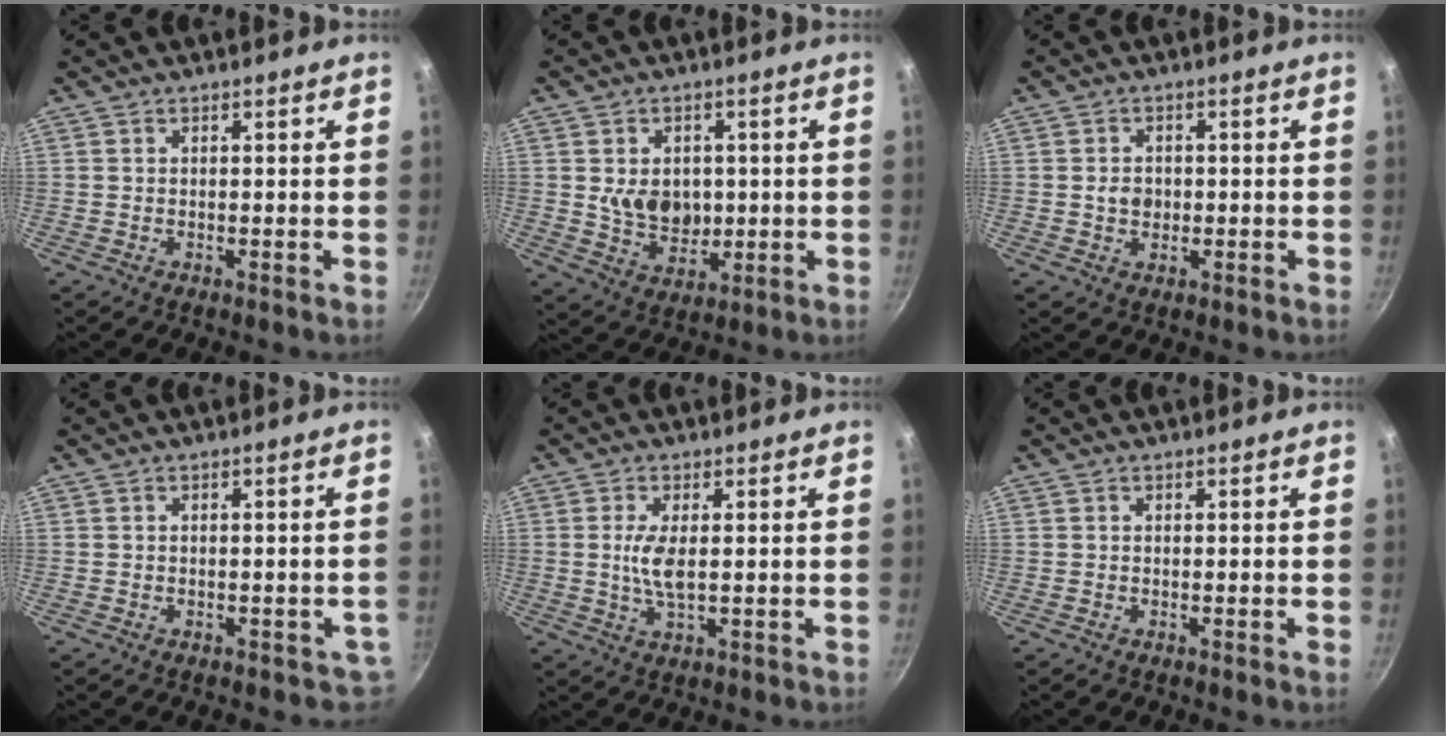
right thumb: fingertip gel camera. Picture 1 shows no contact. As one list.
[{"total": 8.8, "force": [0.5, 6.9, 5.6], "torque": [-0.068, -0.016, 0.017]}, {"total": 3.1, "force": [-0.3, 2.5, 1.9], "torque": [-0.020, 0.004, -0.006]}, {"total": 1.9, "force": [-0.8, 1.5, 0.8], "torque": [0.006, 0.015, 0.003]}, {"total": 5.0, "force": [0.4, 1.7, 4.7], "torque": [-0.102, -0.003, 0.008]}, {"total": 0.0}]